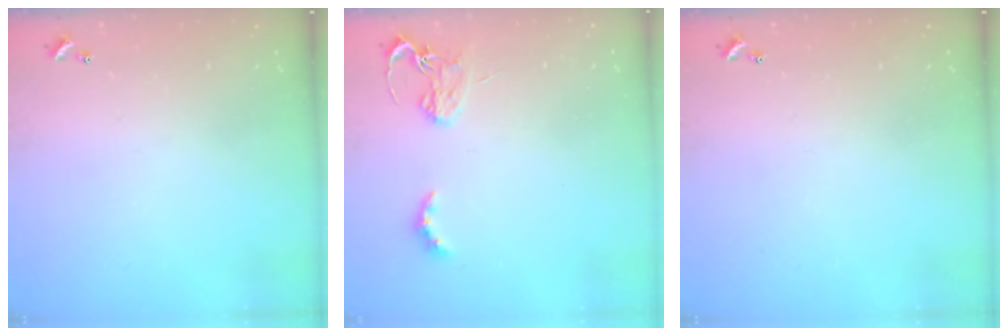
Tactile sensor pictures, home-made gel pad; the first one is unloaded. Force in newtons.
{"total": 2.9, "press": 2.8, "slide": 0.6}
{"total": 0.0}